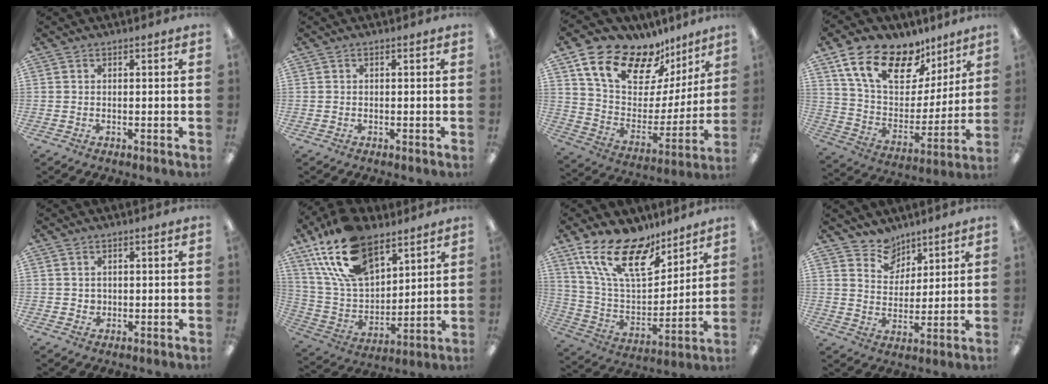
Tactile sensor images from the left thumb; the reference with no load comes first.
{"total": 0.0}
{"total": 18.7, "force": [14.3, 9.1, 7.9], "torque": [-0.158, -0.098, 0.257]}
{"total": 20.0, "force": [13.1, 10.7, 10.6], "torque": [-0.202, -0.065, 0.237]}
{"total": 1.6, "force": [0.7, 1.4, 0.2], "torque": [-0.005, 0.003, 0.012]}
{"total": 21.6, "force": [13.5, 11.6, 12.2], "torque": [-0.250, -0.059, 0.247]}
{"total": 20.1, "force": [13.2, 8.9, 12.3], "torque": [-0.240, -0.074, 0.240]}
{"total": 7.8, "force": [6.3, 4.7, 0.1], "torque": [-0.013, -0.046, 0.120]}